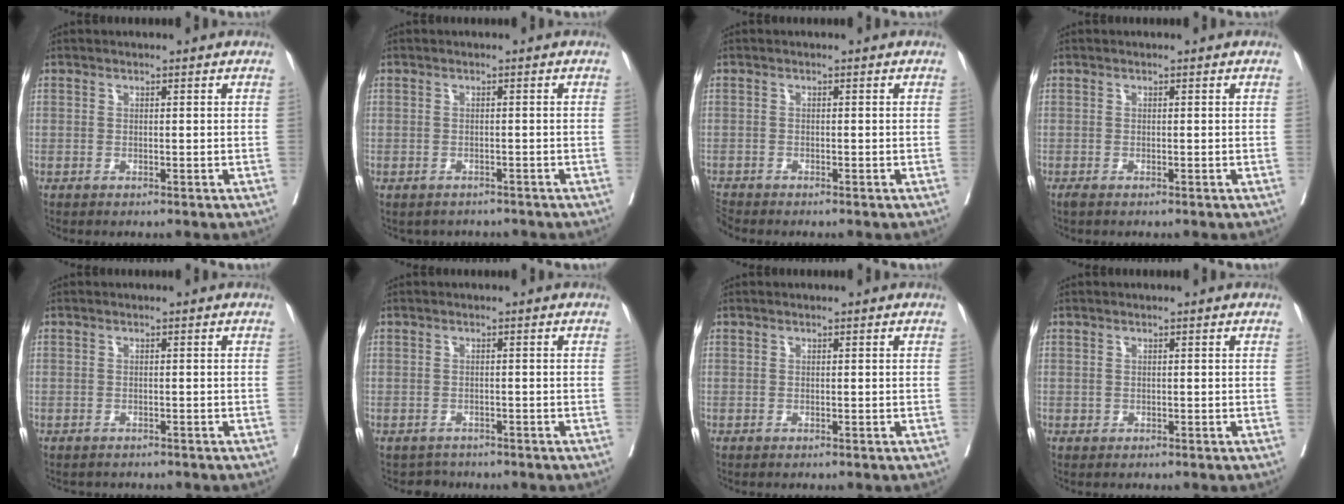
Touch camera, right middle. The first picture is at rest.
{"total": 3.3, "force": [-2.9, 1.5, 0.4], "torque": [-0.002, 0.006, -0.035]}
{"total": 1.8, "force": [-1.8, -0.4, -0.1], "torque": [-0.003, -0.012, -0.036]}
{"total": 0.6, "force": [-0.5, 0.0, 0.4], "torque": [-0.010, -0.005, -0.010]}
{"total": 2.2, "force": [-2.0, 0.9, 0.4], "torque": [-0.012, -0.002, -0.026]}
{"total": 2.0, "force": [-1.7, 0.9, -0.5], "torque": [0.006, 0.000, -0.028]}
{"total": 0.0}
{"total": 0.0}